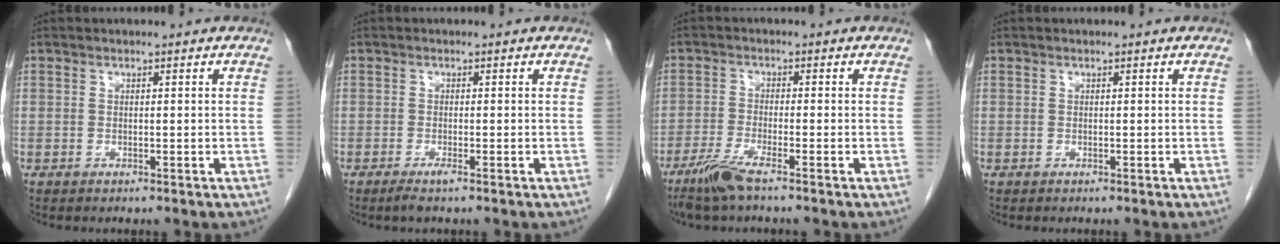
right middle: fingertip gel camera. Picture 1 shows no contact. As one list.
[{"total": 1.6, "force": [-1.1, -0.1, 1.2], "torque": [-0.026, -0.004, -0.022]}, {"total": 4.7, "force": [-3.5, 0.0, 3.2], "torque": [-0.074, -0.014, -0.073]}, {"total": 0.0}]